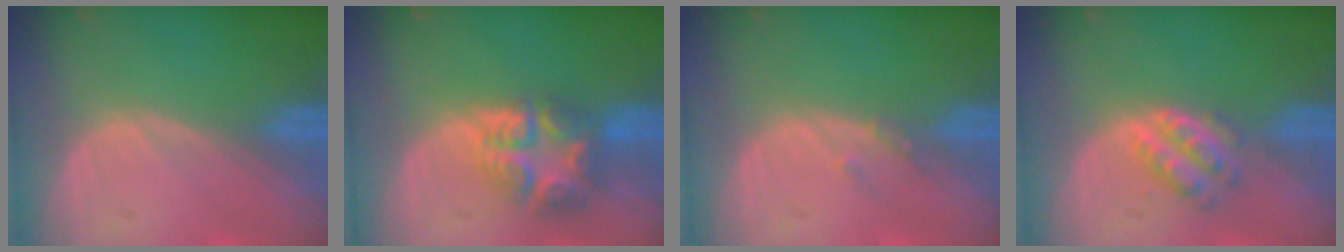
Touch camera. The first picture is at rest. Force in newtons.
{"total": 7.8, "press": 6.8, "slide": 3.9}
{"total": 1.3, "press": 1.1, "slide": 0.7}
{"total": 4.1, "press": 4.0, "slide": 0.9}